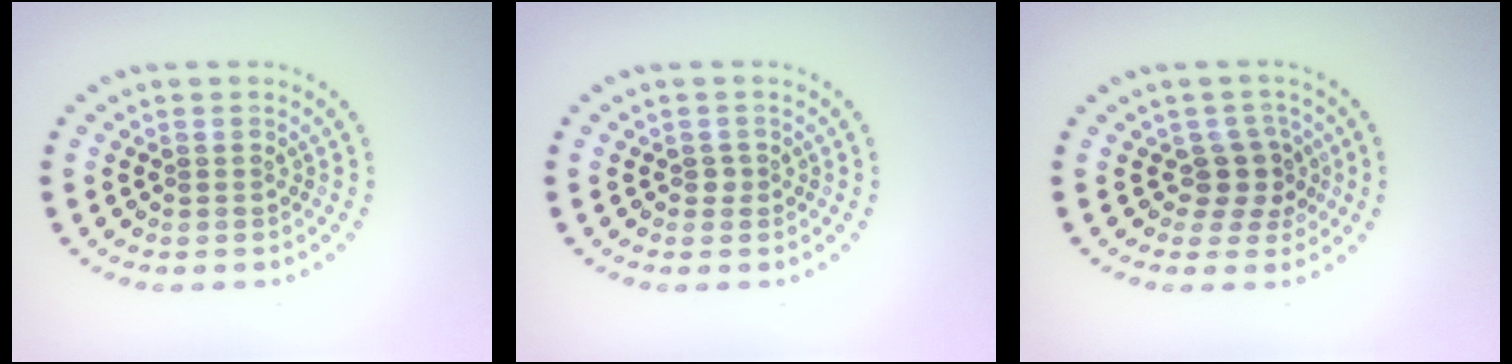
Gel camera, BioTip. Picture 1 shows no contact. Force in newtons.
{"total": 0.7, "press": 0.4, "slide": 0.6}
{"total": 2.7, "press": 2.1, "slide": 1.6}